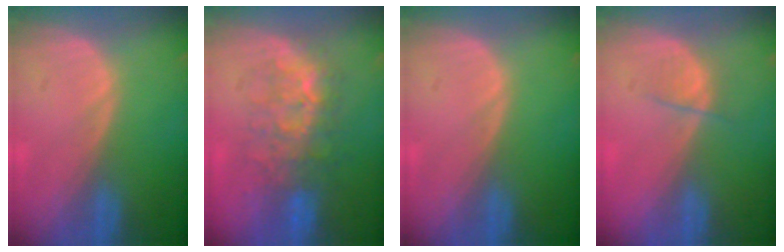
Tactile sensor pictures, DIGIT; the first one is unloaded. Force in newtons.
{"total": 7.8, "press": 7.7, "slide": 1.5}
{"total": 0.0}
{"total": 2.5, "press": 2.3, "slide": 0.9}